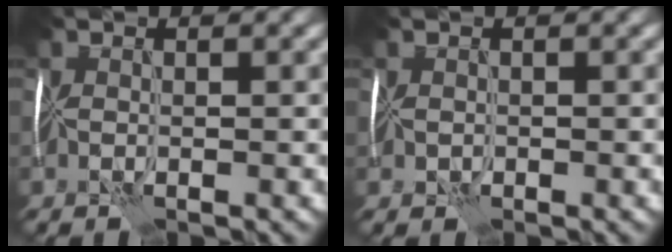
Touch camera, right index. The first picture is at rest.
{"total": 1.2, "force": [-0.4, 0.8, 0.8], "torque": [-0.012, -0.005, -0.003]}